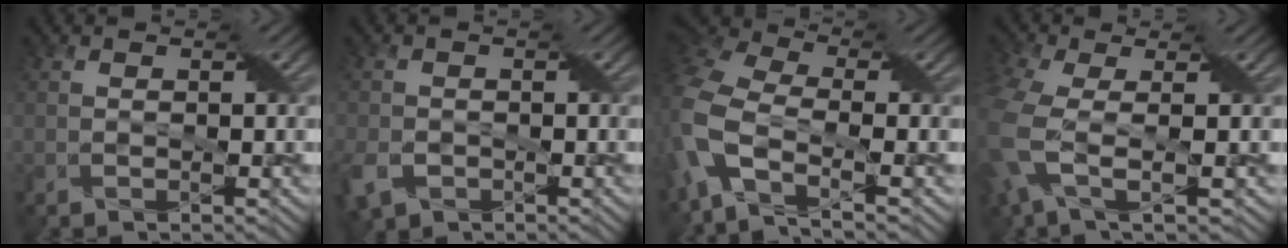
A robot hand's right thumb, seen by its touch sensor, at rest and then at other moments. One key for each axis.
{"total": 4.4, "fx": -2.0, "fy": 3.2, "fz": 2.2, "tx": -0.066, "ty": -0.015, "tz": -0.043}
{"total": 11.5, "fx": -3.6, "fy": 6.0, "fz": 9.1, "tx": -0.253, "ty": -0.007, "tz": -0.083}
{"total": 7.7, "fx": -1.3, "fy": 3.4, "fz": 6.9, "tx": -0.195, "ty": -0.011, "tz": -0.030}